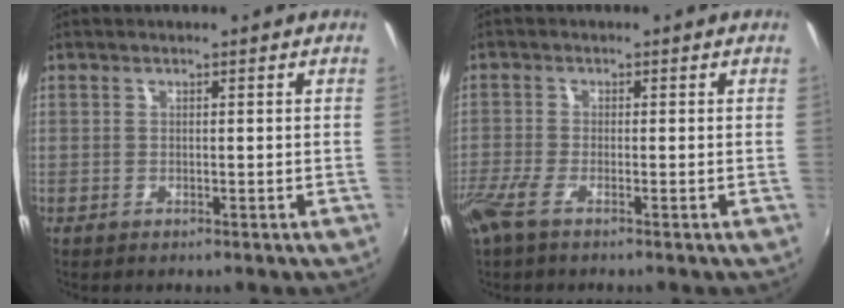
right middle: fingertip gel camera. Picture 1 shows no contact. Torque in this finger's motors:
{"motor_torque": [1.14, -1.00, 0.49, 0.16]}